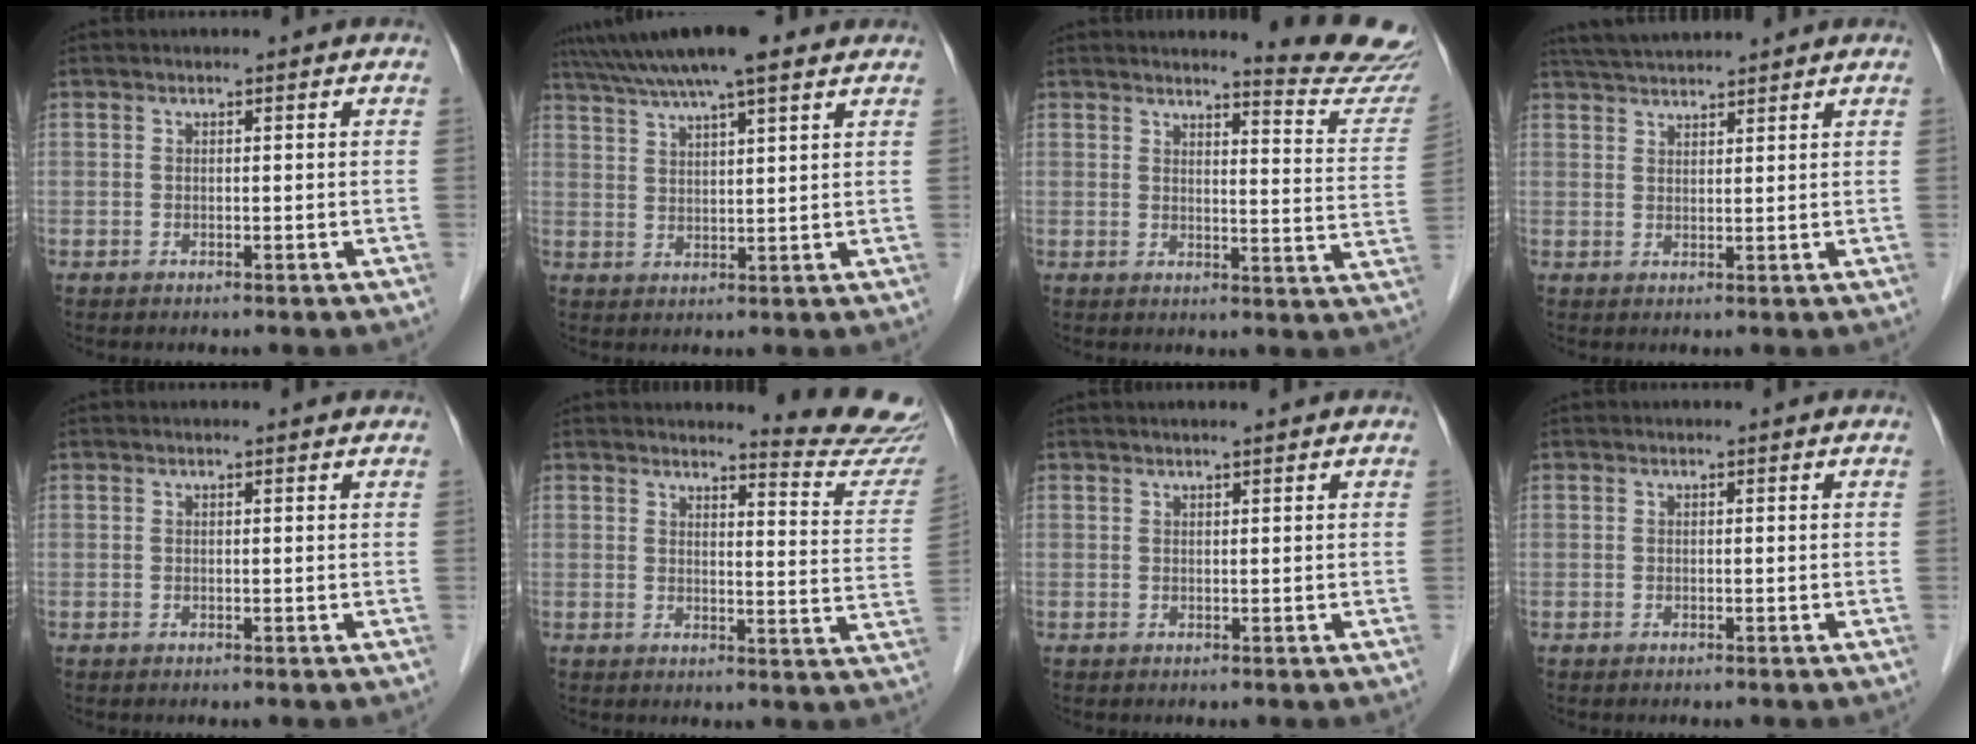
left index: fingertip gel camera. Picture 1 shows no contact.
{"total": 12.5, "force": [10.2, 1.3, 7.2], "torque": [-0.123, 0.038, 0.154]}
{"total": 11.7, "force": [11.5, -0.3, 1.8], "torque": [-0.009, -0.094, 0.114]}
{"total": 6.4, "force": [6.0, 0.3, 2.2], "torque": [-0.042, 0.036, 0.105]}
{"total": 1.2, "force": [1.1, 0.1, 0.4], "torque": [-0.013, 0.009, 0.012]}
{"total": 11.2, "force": [11.1, -0.2, 1.0], "torque": [-0.001, -0.095, 0.107]}
{"total": 2.1, "force": [1.7, 0.0, 1.2], "torque": [-0.014, 0.016, 0.026]}
{"total": 0.0}